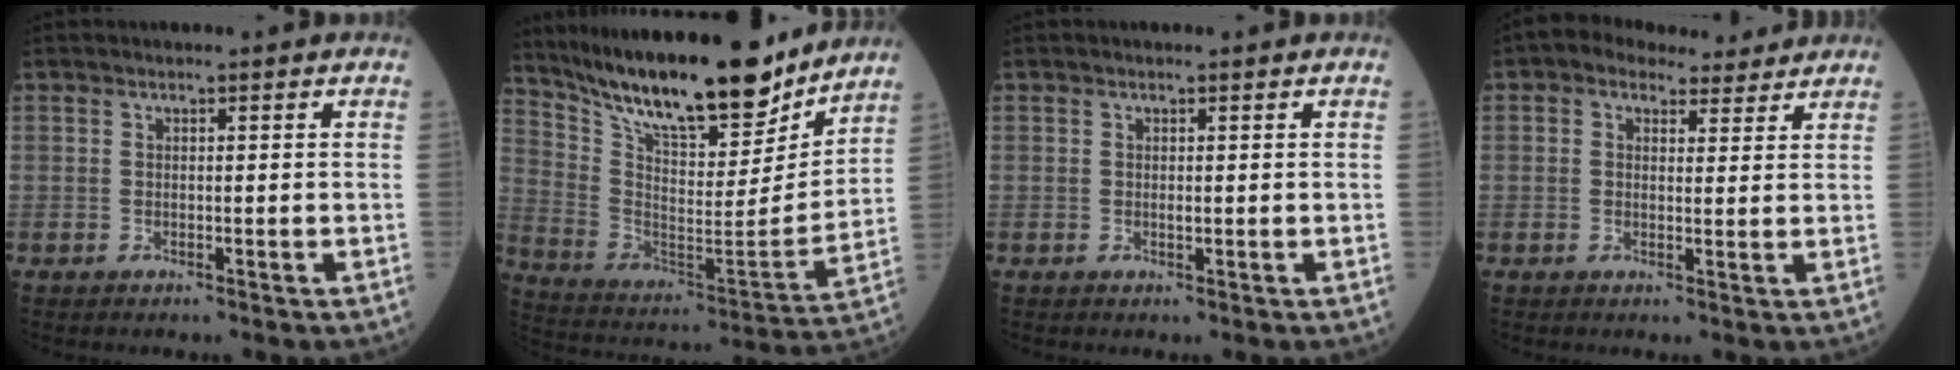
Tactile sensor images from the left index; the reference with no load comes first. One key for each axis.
{"total": 23.0, "fx": 19.7, "fy": 4.8, "fz": 11.0, "tx": -0.201, "ty": -0.028, "tz": 0.319}
{"total": 0.5, "fx": -0.3, "fy": 0.2, "fz": 0.3, "tx": -0.010, "ty": -0.006, "tz": -0.007}
{"total": 6.2, "fx": 4.7, "fy": 3.5, "fz": 2.2, "tx": -0.032, "ty": 0.024, "tz": 0.065}